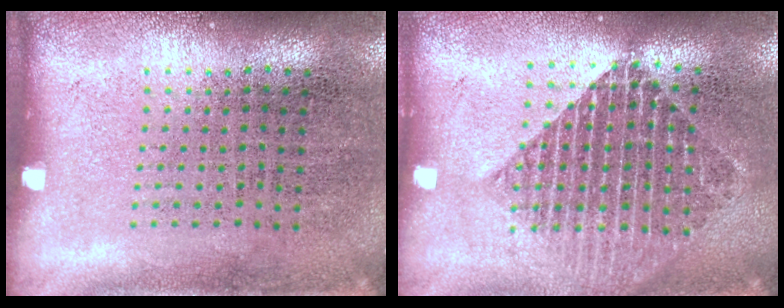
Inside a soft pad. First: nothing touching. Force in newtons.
{"total": 1.9, "press": 1.5, "slide": 1.1}